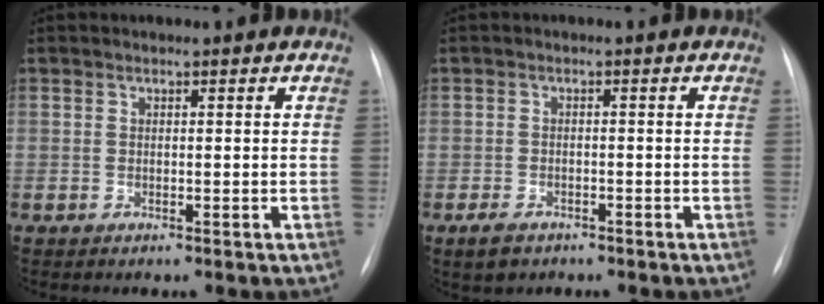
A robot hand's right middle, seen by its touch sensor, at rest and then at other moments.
{"total": 3.2, "force": [-2.2, 1.9, 1.4], "torque": [-0.030, -0.001, -0.030]}